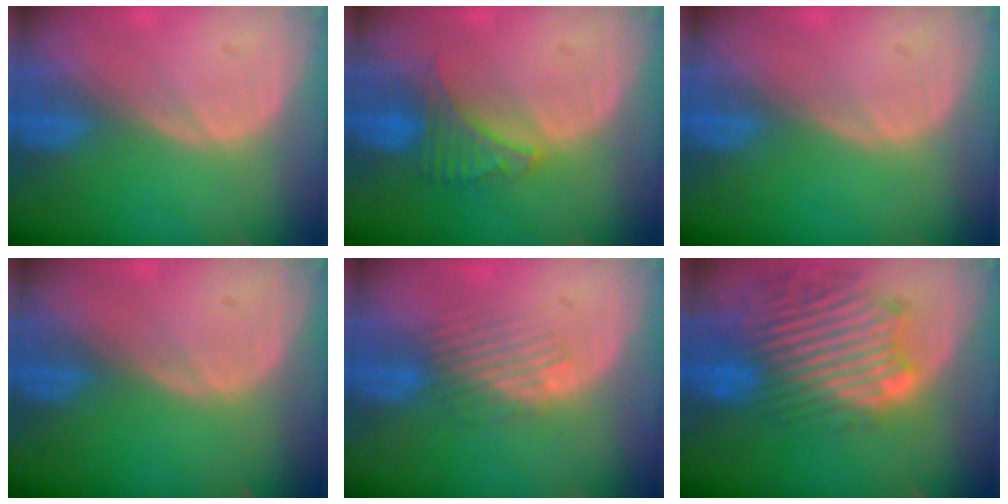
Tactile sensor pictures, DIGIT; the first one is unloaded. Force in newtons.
{"total": 5.0, "press": 5.0, "slide": 0.4}
{"total": 0.0}
{"total": 0.0}
{"total": 4.1, "press": 3.6, "slide": 1.9}
{"total": 13.0, "press": 11.6, "slide": 5.8}